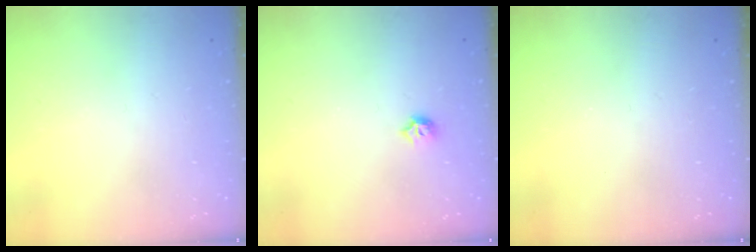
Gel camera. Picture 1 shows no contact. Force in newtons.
{"total": 4.9, "press": 4.8, "slide": 0.9}
{"total": 0.0}